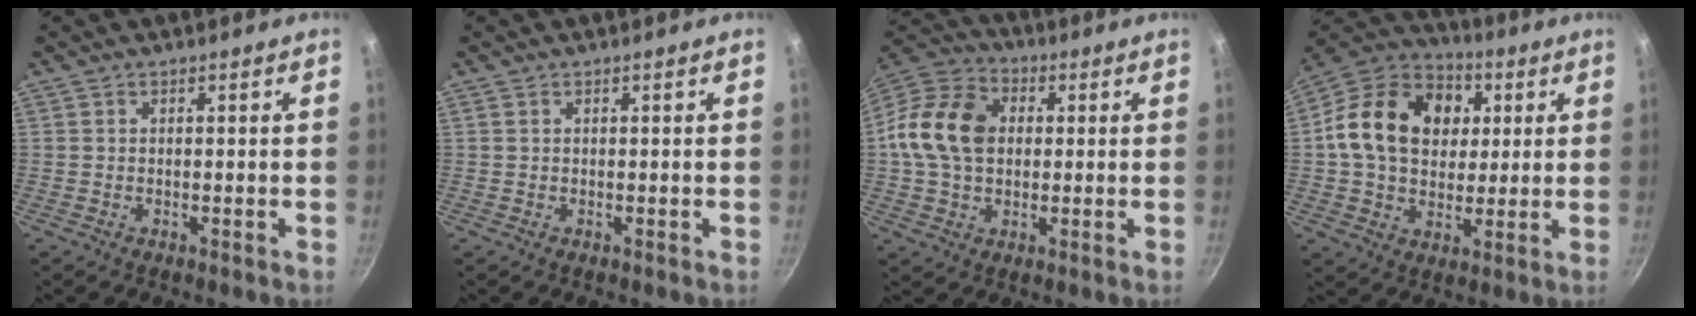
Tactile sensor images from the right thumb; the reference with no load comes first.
{"total": 0.0}
{"total": 15.0, "force": [1.2, 11.3, 9.9], "torque": [-0.165, 0.023, 0.006]}
{"total": 20.1, "force": [3.8, 15.2, 12.5], "torque": [-0.190, 0.018, 0.054]}